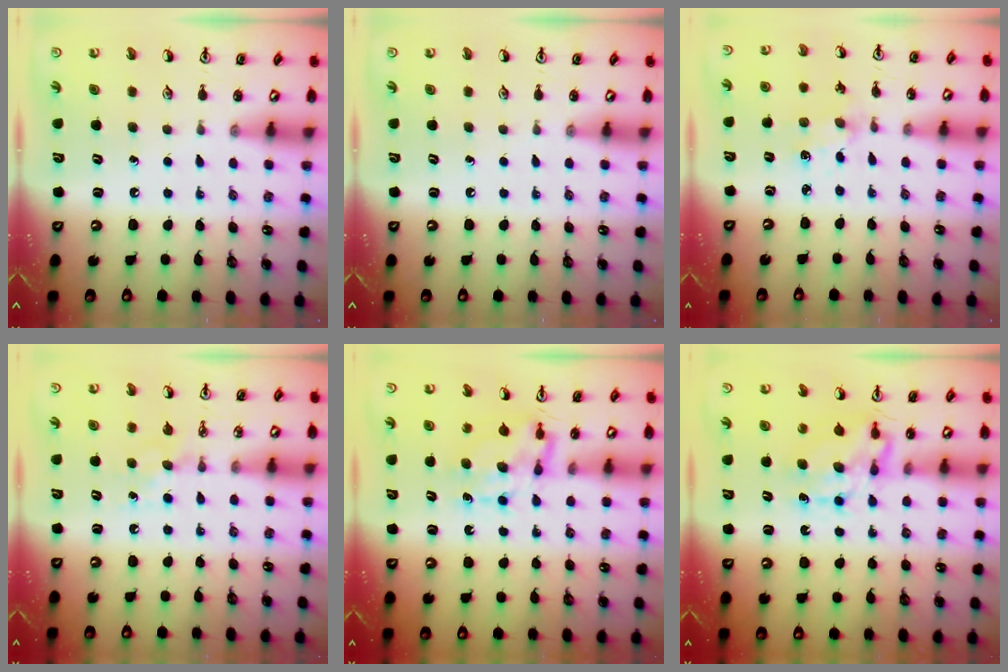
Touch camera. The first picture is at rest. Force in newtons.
{"total": 0.0}
{"total": 2.0, "press": 1.9, "slide": 0.3}
{"total": 4.3, "press": 4.2, "slide": 0.7}
{"total": 6.5, "press": 6.5, "slide": 0.7}
{"total": 7.2, "press": 7.1, "slide": 0.6}